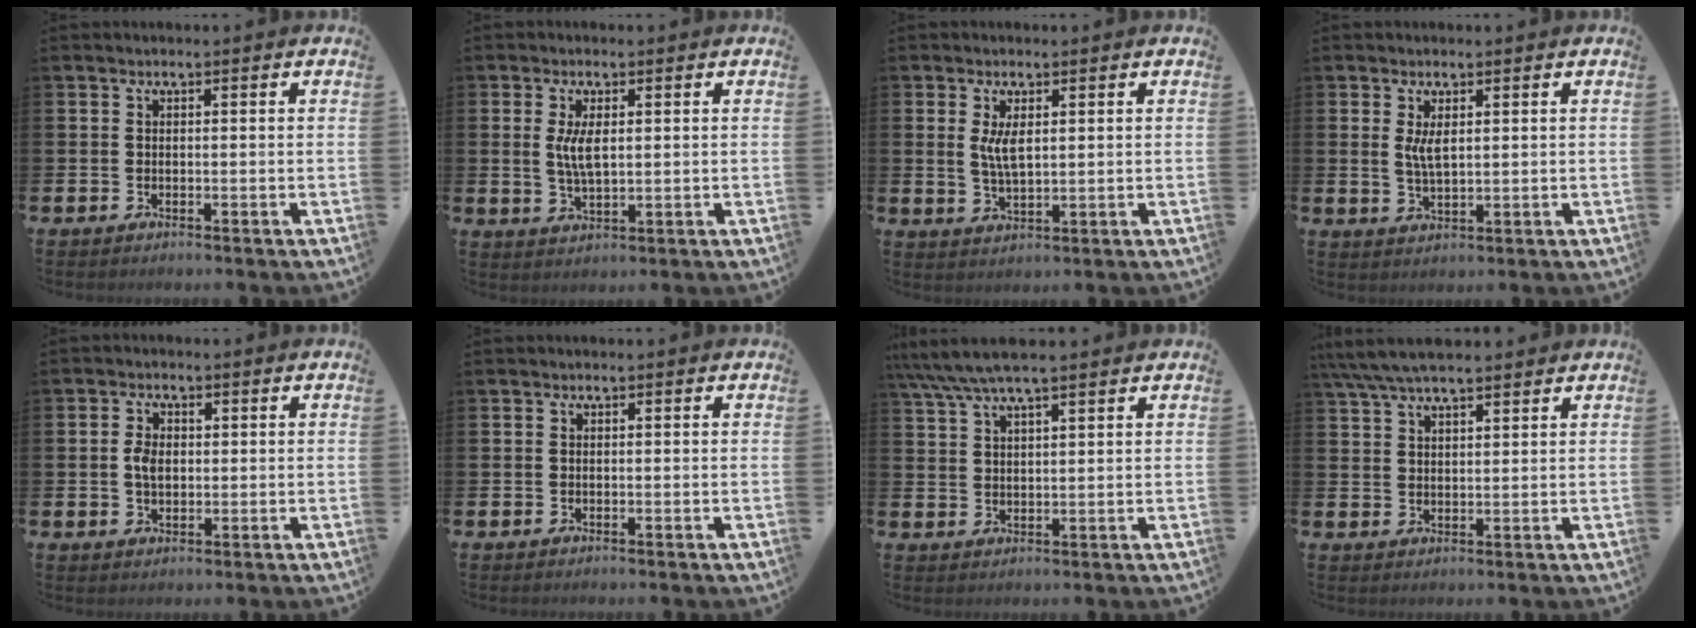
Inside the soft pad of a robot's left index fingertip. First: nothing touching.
{"total": 4.2, "force": [1.2, 1.7, 3.6], "torque": [-0.073, 0.006, 0.020]}
{"total": 3.7, "force": [1.5, 1.4, 3.1], "torque": [-0.054, 0.001, 0.022]}
{"total": 3.1, "force": [1.4, 1.1, 2.6], "torque": [-0.043, 0.000, 0.022]}
{"total": 2.9, "force": [0.5, 1.9, 2.1], "torque": [-0.034, 0.005, 0.006]}
{"total": 0.0}
{"total": 5.8, "force": [4.9, 0.9, 3.0], "torque": [-0.075, -0.009, 0.091]}
{"total": 6.1, "force": [5.4, 1.3, 2.5], "torque": [-0.060, -0.012, 0.100]}